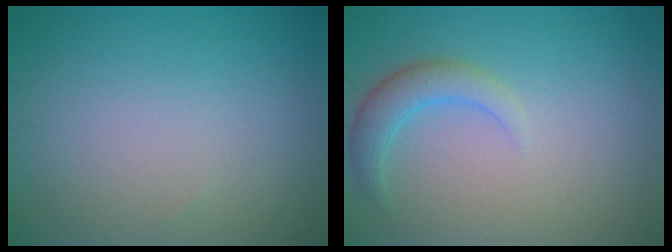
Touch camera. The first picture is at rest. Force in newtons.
{"total": 2.8, "press": 2.8, "slide": 0.3}